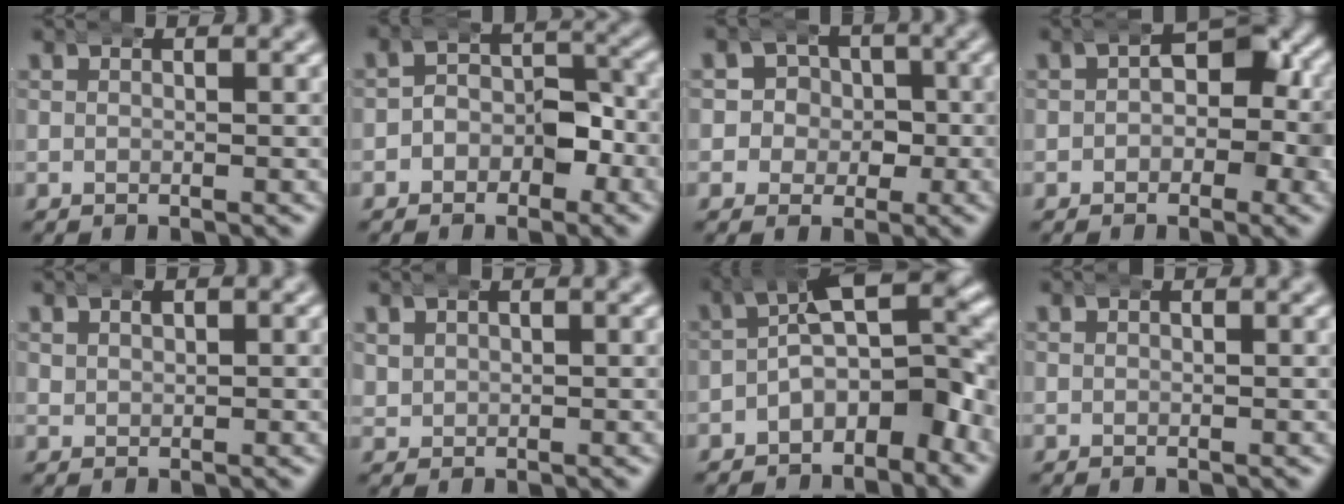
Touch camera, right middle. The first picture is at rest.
{"total": 3.8, "force": [-1.2, 2.9, 2.1], "torque": [-0.022, -0.001, -0.029]}
{"total": 6.8, "force": [-0.6, 6.5, 2.0], "torque": [-0.039, -0.009, -0.023]}
{"total": 5.5, "force": [0.4, 3.6, 4.2], "torque": [-0.051, -0.009, 0.004]}
{"total": 1.4, "force": [0.9, 0.9, 0.6], "torque": [-0.010, 0.002, 0.018]}
{"total": 1.6, "force": [0.9, 1.2, 0.4], "torque": [-0.017, 0.000, 0.023]}
{"total": 8.9, "force": [-0.3, 5.1, 7.3], "torque": [-0.078, 0.006, -0.015]}
{"total": 0.0}